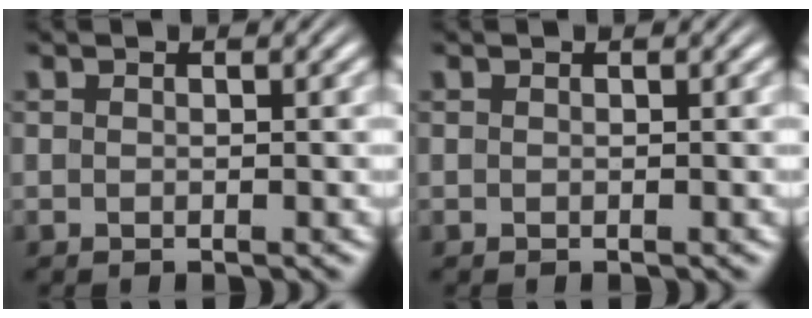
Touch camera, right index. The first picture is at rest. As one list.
[{"total": 0.0}]